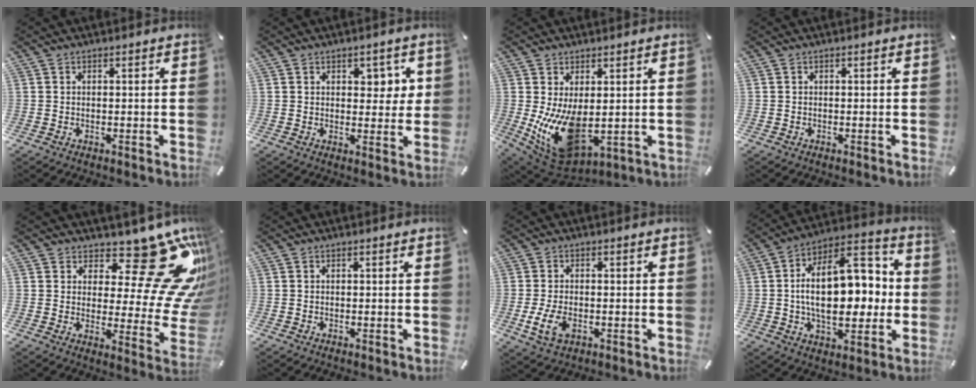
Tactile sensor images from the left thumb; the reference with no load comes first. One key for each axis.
{"total": 4.6, "fx": 1.9, "fy": 3.0, "fz": 2.8, "tx": -0.022, "ty": -0.008, "tz": 0.024}
{"total": 14.1, "fx": -0.6, "fy": 8.2, "fz": 11.4, "tx": -0.224, "ty": -0.018, "tz": 0.005}
{"total": 0.0}
{"total": 20.1, "fx": 12.2, "fy": 7.5, "fz": 14.2, "tx": -0.168, "ty": -0.103, "tz": 0.196}
{"total": 0.0}
{"total": 6.1, "fx": -1.5, "fy": 3.9, "fz": 4.4, "tx": -0.112, "ty": -0.004, "tz": -0.032}
{"total": 21.3, "fx": 1.2, "fy": 12.8, "fz": 17.0, "tx": -0.276, "ty": -0.007, "tz": 0.019}